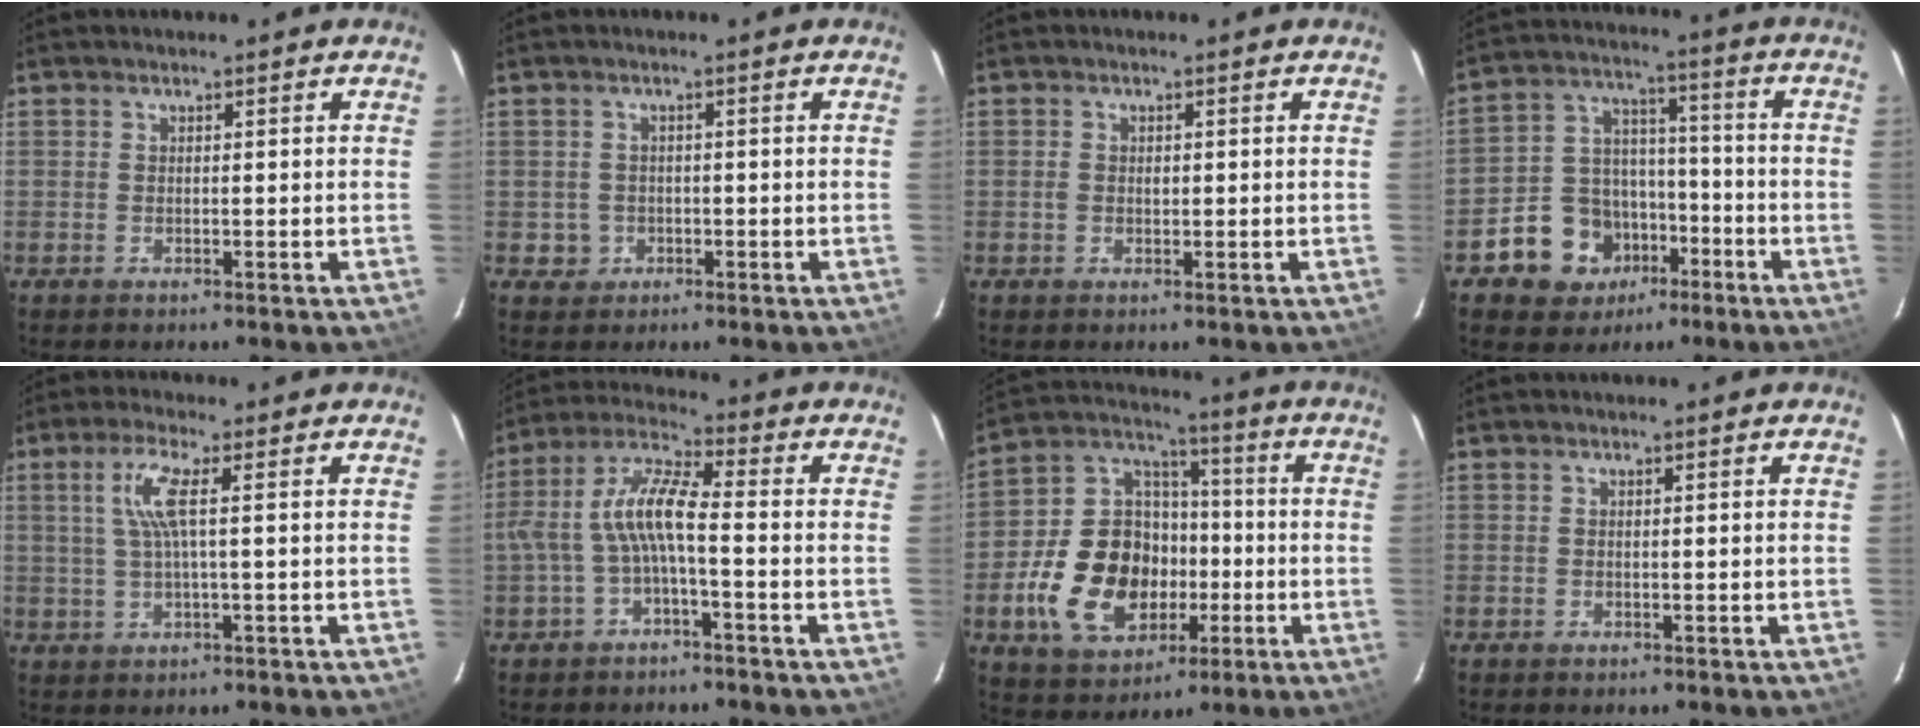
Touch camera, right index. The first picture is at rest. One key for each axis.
{"total": 2.7, "fx": -0.7, "fy": 2.5, "fz": 0.1, "tx": -0.005, "ty": 0.004, "tz": -0.007}
{"total": 1.3, "fx": -0.1, "fy": 1.0, "fz": 0.9, "tx": -0.016, "ty": 0.002, "tz": -0.002}
{"total": 12.5, "fx": -6.7, "fy": 9.9, "fz": 3.5, "tx": -0.086, "ty": 0.042, "tz": -0.090}
{"total": 5.4, "fx": 1.1, "fy": 0.1, "fz": 5.3, "tx": -0.104, "ty": 0.003, "tz": 0.025}
{"total": 8.3, "fx": -2.0, "fy": 1.8, "fz": 7.9, "tx": -0.179, "ty": 0.018, "tz": -0.036}
{"total": 18.7, "fx": -5.2, "fy": 13.4, "fz": 12.0, "tx": -0.266, "ty": 0.024, "tz": -0.075}
{"total": 0.0}